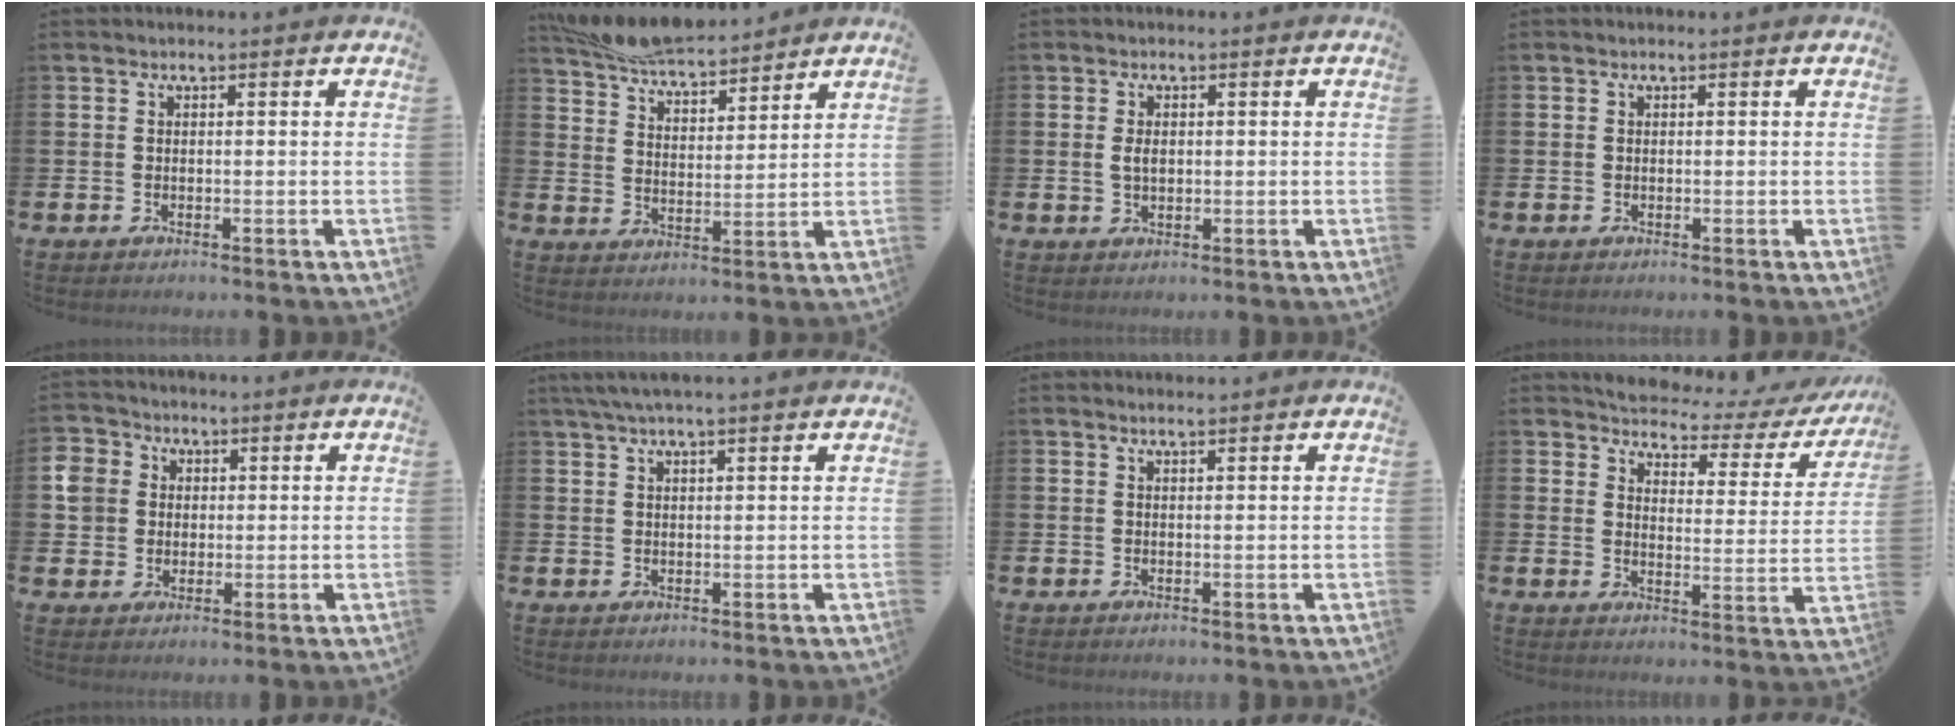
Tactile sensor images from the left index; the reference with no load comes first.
{"total": 7.6, "force": [7.3, 1.0, 1.7], "torque": [-0.059, -0.037, 0.135]}
{"total": 1.9, "force": [0.4, 1.1, 1.4], "torque": [-0.014, -0.001, 0.003]}
{"total": 0.0}
{"total": 5.7, "force": [2.0, 5.2, 0.8], "torque": [-0.026, 0.010, 0.034]}
{"total": 3.0, "force": [2.6, 0.0, 1.7], "torque": [-0.036, -0.001, 0.046]}
{"total": 0.9, "force": [0.9, -0.1, 0.1], "torque": [0.006, -0.005, 0.016]}
{"total": 4.0, "force": [3.8, 1.2, 0.7], "torque": [-0.027, -0.038, 0.054]}